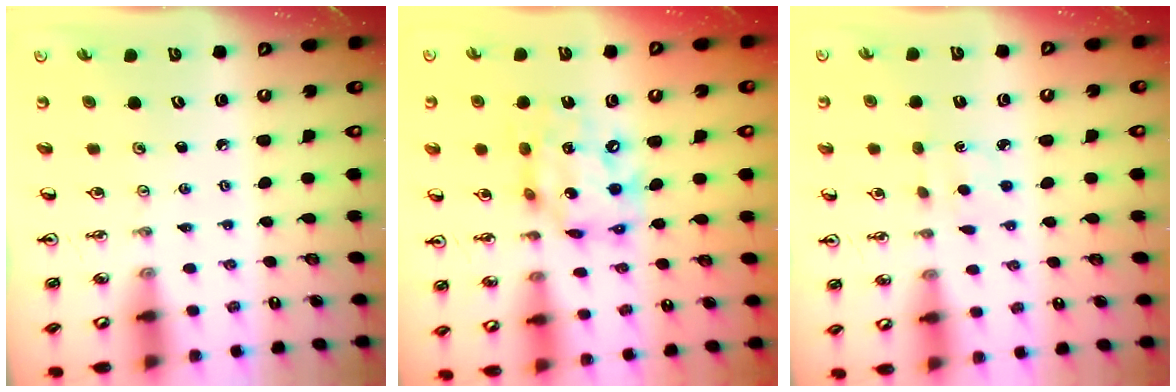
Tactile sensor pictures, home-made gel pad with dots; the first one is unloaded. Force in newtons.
{"total": 13.7, "press": 13.6, "slide": 1.0}
{"total": 2.7, "press": 2.6, "slide": 0.3}